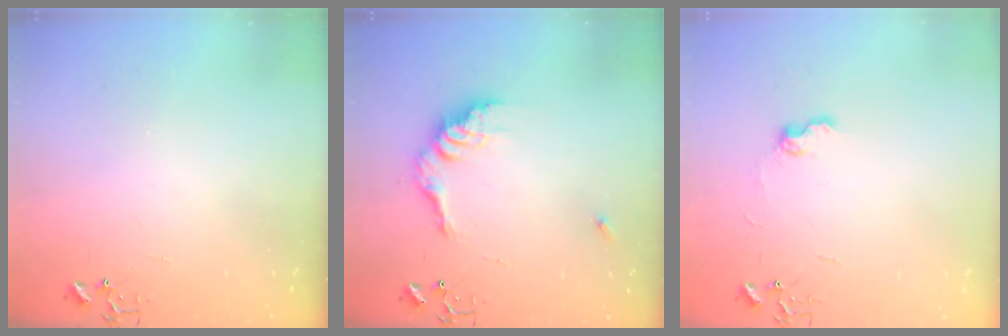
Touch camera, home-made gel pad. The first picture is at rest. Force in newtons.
{"total": 13.3, "press": 13.2, "slide": 1.1}
{"total": 7.6, "press": 7.5, "slide": 0.7}